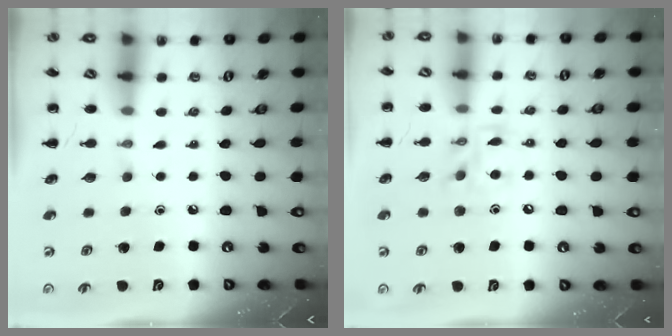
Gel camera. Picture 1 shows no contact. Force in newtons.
{"total": 11.1, "press": 10.9, "slide": 1.7}